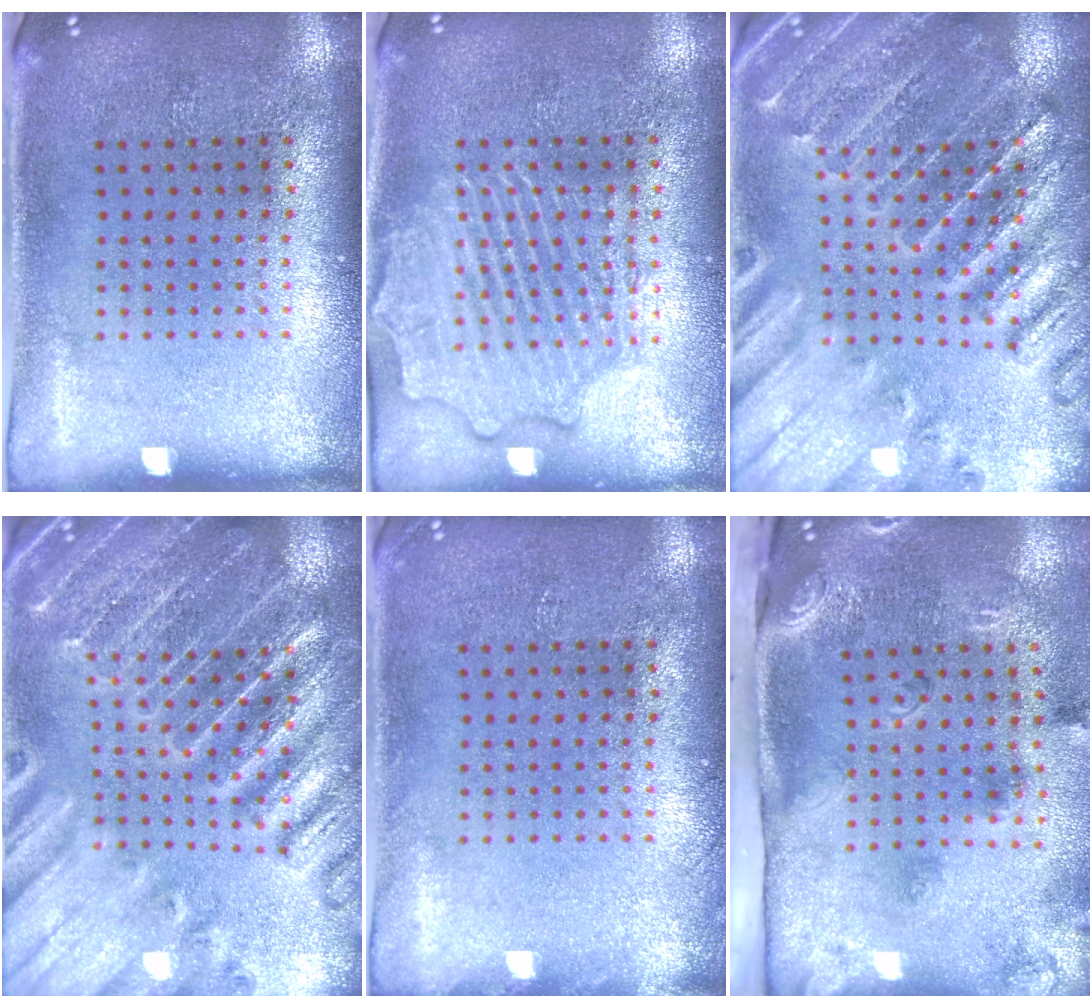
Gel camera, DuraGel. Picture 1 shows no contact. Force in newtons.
{"total": 3.6, "press": 3.6, "slide": 0.4}
{"total": 2.0, "press": 2.0, "slide": 0.1}
{"total": 3.6, "press": 3.4, "slide": 0.9}
{"total": 0.7, "press": 0.7, "slide": 0.1}
{"total": 3.1, "press": 2.0, "slide": 2.4}